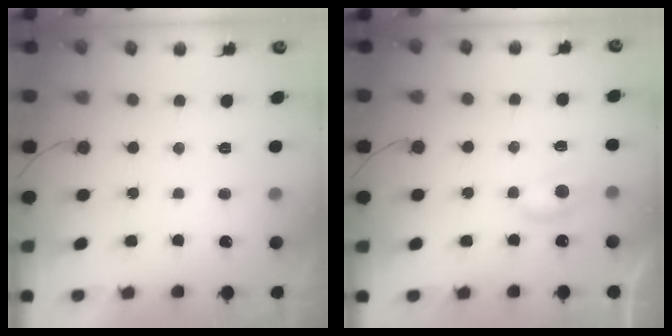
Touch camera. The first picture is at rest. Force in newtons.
{"total": 5.0, "press": 4.9, "slide": 0.6}